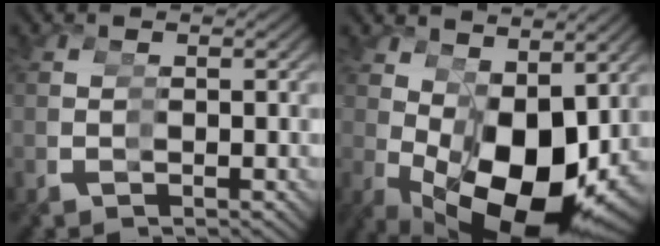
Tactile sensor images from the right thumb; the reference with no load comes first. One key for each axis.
{"total": 14.4, "fx": -2.3, "fy": 8.9, "fz": 11.1, "tx": -0.200, "ty": -0.066, "tz": -0.002}